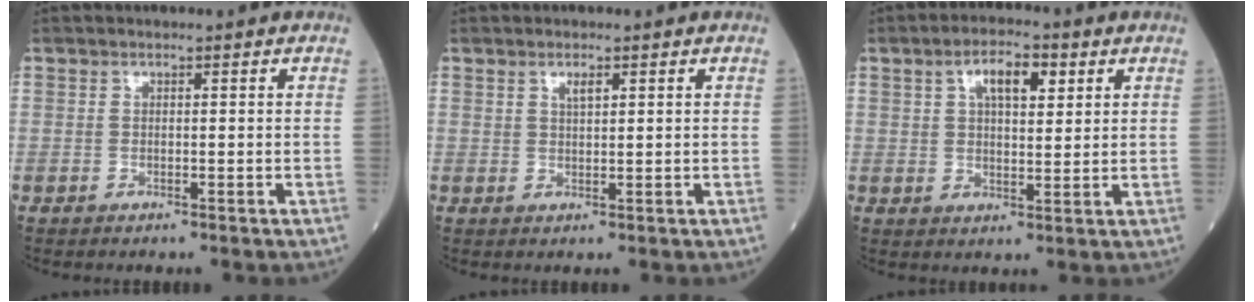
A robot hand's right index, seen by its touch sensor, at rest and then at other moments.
{"total": 1.7, "force": [1.0, 0.5, 1.3], "torque": [-0.024, 0.000, 0.019]}
{"total": 6.7, "force": [2.9, 2.5, 5.5], "torque": [-0.093, 0.011, 0.047]}